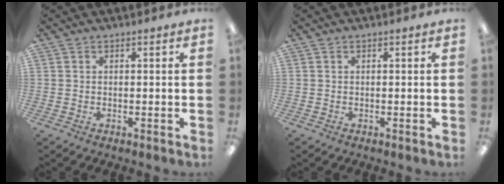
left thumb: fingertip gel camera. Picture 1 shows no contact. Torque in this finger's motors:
{"motor_torque": [0.00, 0.00, 0.21, -0.21, 0.00]}